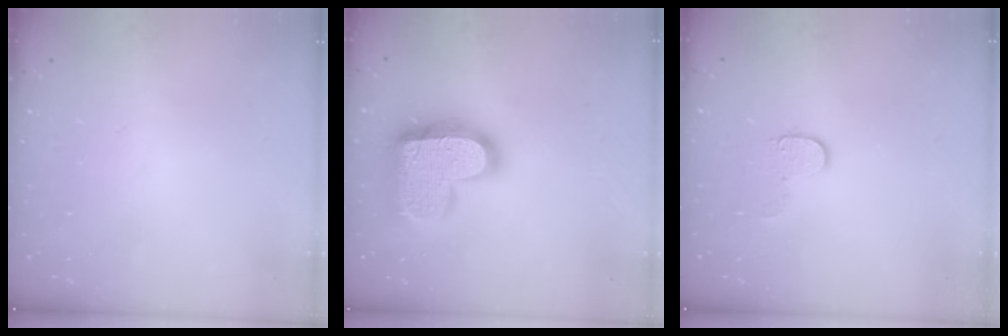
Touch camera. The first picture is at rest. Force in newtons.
{"total": 22.2, "press": 22.1, "slide": 1.5}
{"total": 6.1, "press": 6.1, "slide": 0.4}